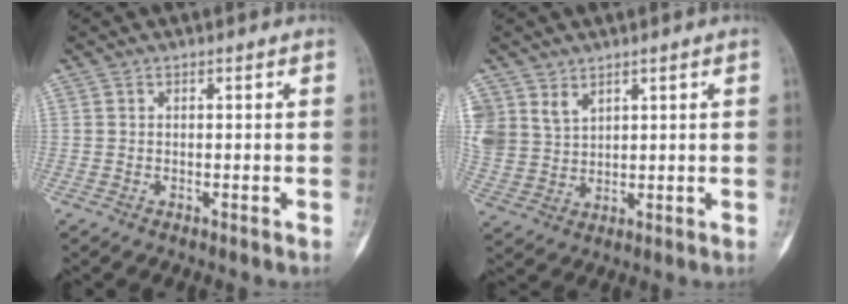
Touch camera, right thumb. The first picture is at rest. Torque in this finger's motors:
{"motor_torque": [-0.11, 2.29, 1.26, -0.18, 0.56]}